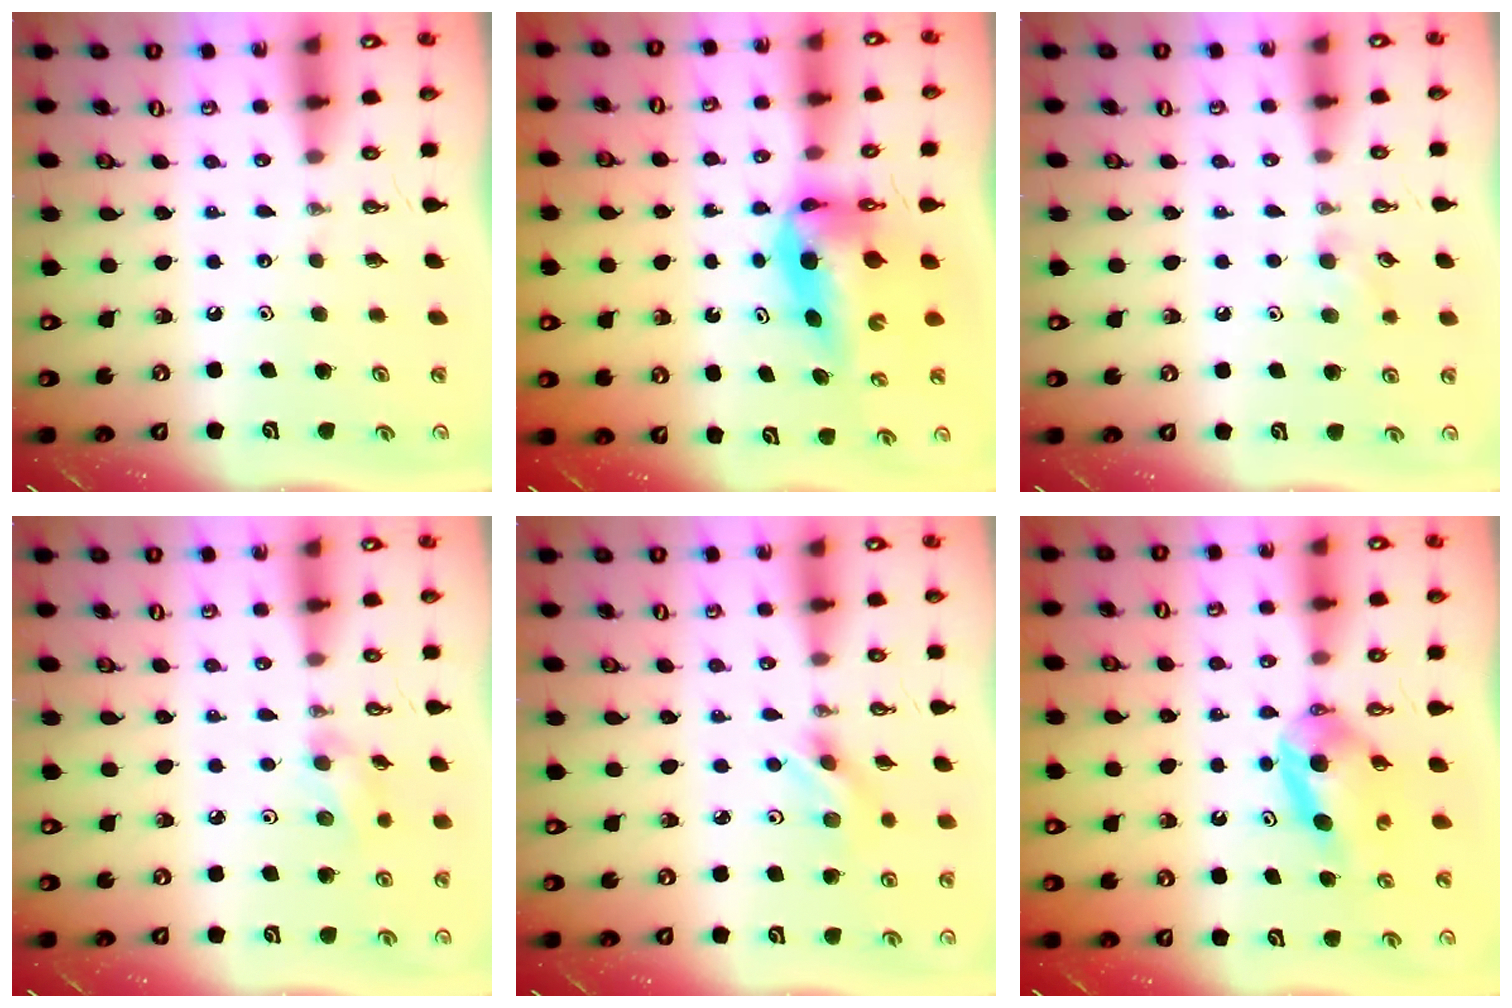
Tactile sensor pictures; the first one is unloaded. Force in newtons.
{"total": 7.8, "press": 7.1, "slide": 3.3}
{"total": 5.7, "press": 5.5, "slide": 1.3}
{"total": 5.8, "press": 5.5, "slide": 2.0}
{"total": 3.0, "press": 3.0, "slide": 0.4}
{"total": 5.9, "press": 5.8, "slide": 1.0}